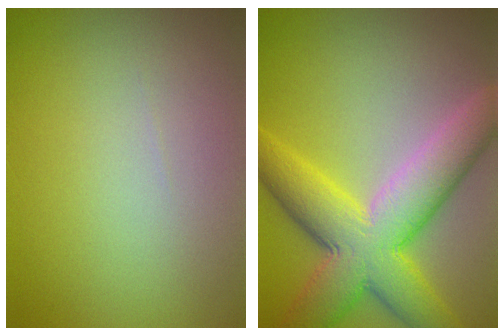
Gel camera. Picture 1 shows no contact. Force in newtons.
{"total": 9.8, "press": 9.7, "slide": 0.6}